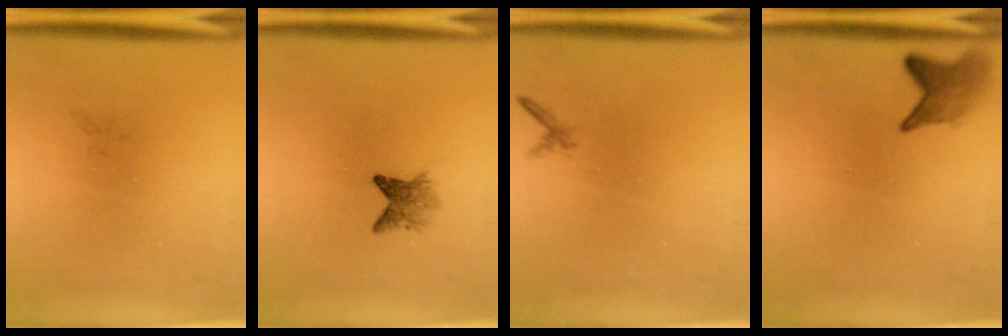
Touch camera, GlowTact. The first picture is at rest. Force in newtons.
{"total": 2.5}
{"total": 0.6}
{"total": 2.9}